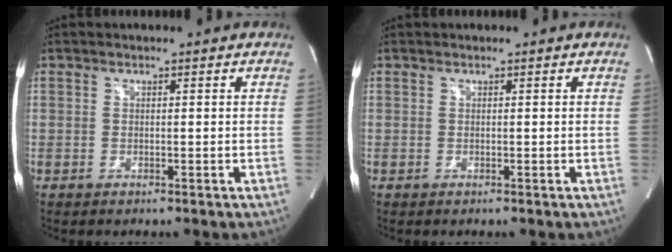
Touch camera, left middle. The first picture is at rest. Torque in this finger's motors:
{"motor_torque": [0.03, 0.11, -0.08, 0.00]}